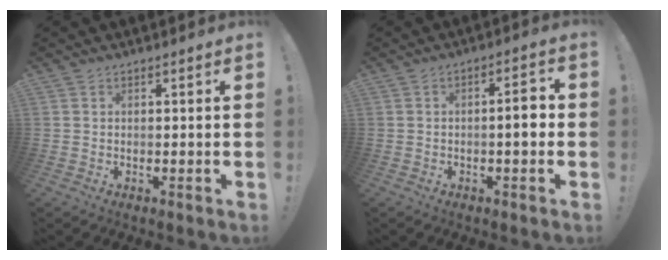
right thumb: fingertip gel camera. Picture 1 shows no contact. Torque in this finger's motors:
{"motor_torque": [-0.06, 0.14, 0.34, -0.08, 0.10]}